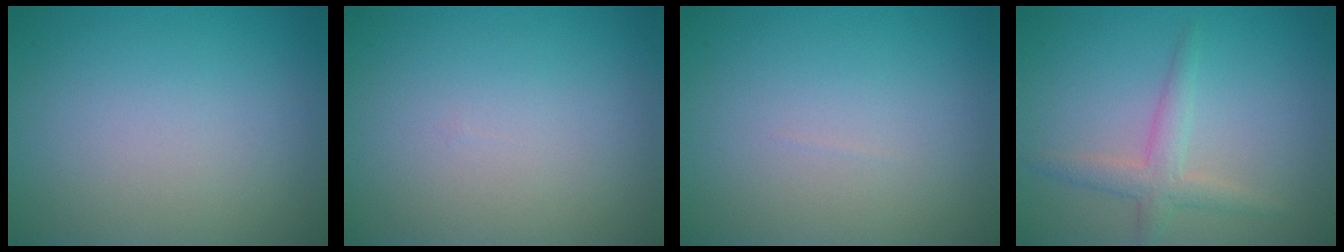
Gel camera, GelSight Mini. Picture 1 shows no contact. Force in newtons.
{"total": 0.0}
{"total": 0.0}
{"total": 2.6, "press": 2.5, "slide": 0.1}